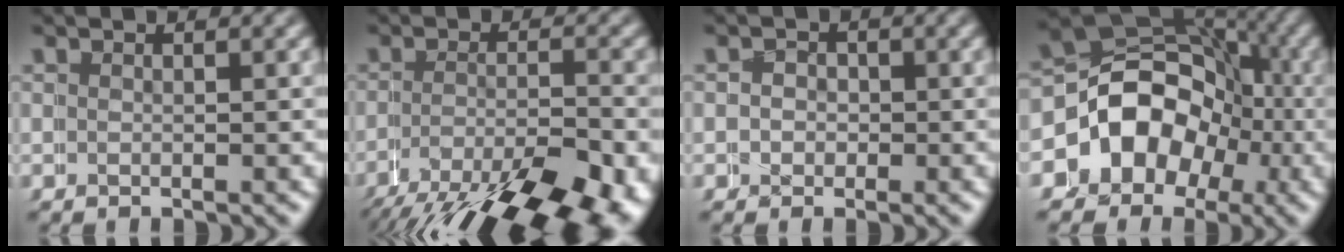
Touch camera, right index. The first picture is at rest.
{"total": 9.7, "force": [-4.9, 4.0, 7.3], "torque": [-0.118, -0.037, -0.061]}
{"total": 1.5, "force": [-0.2, 0.8, -1.2], "torque": [0.016, -0.011, -0.007]}
{"total": 14.0, "force": [-0.2, 12.3, 6.7], "torque": [-0.143, -0.017, -0.013]}